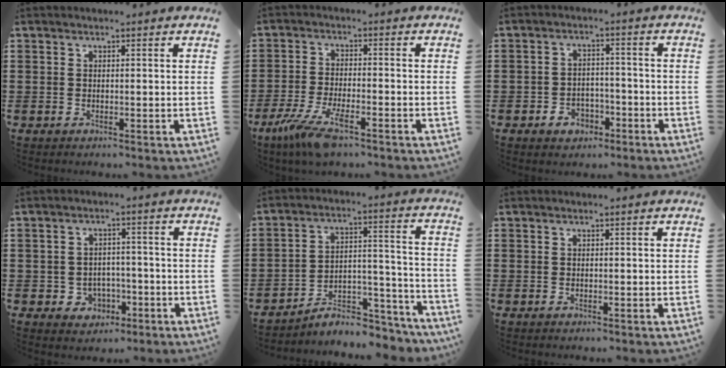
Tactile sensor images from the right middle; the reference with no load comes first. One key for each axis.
{"total": 7.9, "fx": -4.8, "fy": 1.7, "fz": 6.0, "tx": -0.141, "ty": -0.017, "tz": -0.092}
{"total": 3.2, "fx": -2.3, "fy": 2.0, "fz": 1.1, "tx": -0.024, "ty": 0.004, "tz": -0.047}
{"total": 3.2, "fx": -1.7, "fy": 2.6, "fz": 1.0, "tx": -0.028, "ty": 0.004, "tz": -0.037}
{"total": 6.5, "fx": -6.0, "fy": 1.6, "fz": 1.9, "tx": -0.026, "ty": 0.013, "tz": -0.114}
{"total": 0.0}